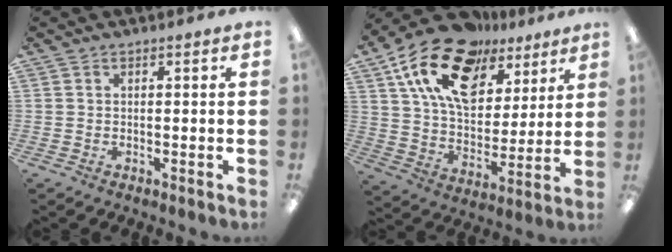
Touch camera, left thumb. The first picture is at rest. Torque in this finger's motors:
{"motor_torque": [2.39, 2.39, 1.38, -1.39, 0.50]}